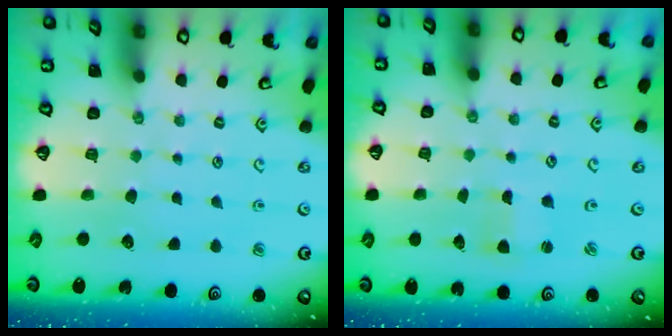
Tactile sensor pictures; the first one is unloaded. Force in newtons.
{"total": 0.9, "press": 0.9, "slide": 0.0}